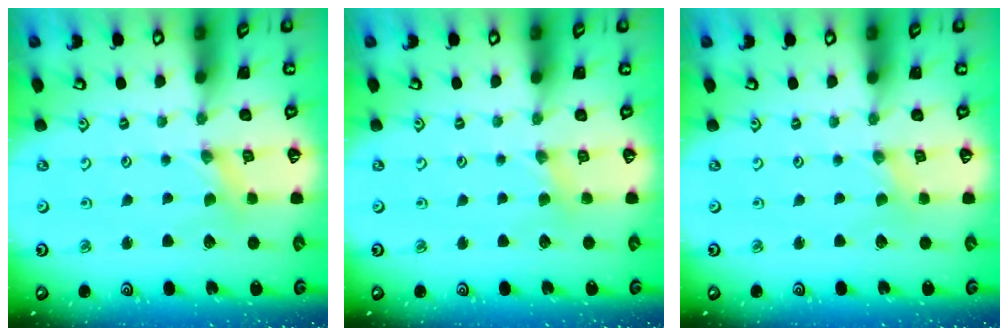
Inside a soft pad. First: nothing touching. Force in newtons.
{"total": 2.2, "press": 2.2, "slide": 0.4}
{"total": 0.0}